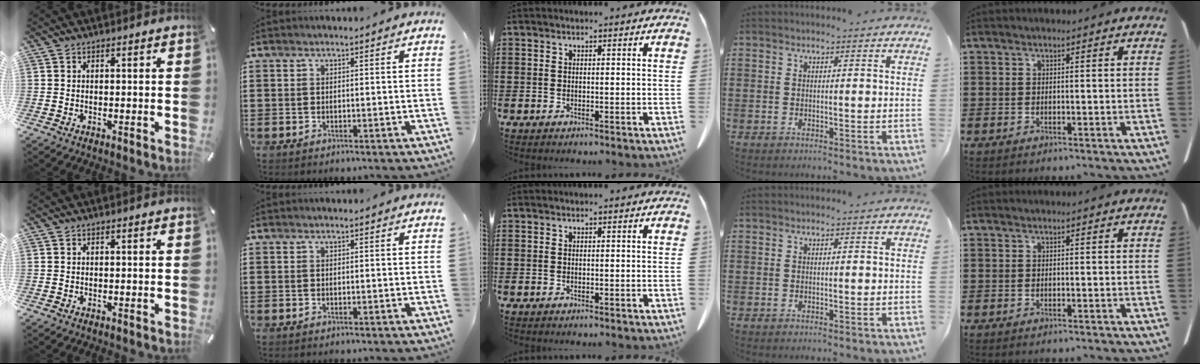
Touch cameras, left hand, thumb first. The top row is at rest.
{}